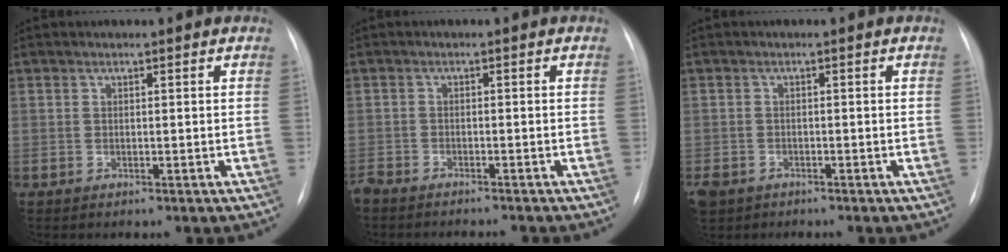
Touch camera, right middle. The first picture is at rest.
{"total": 7.3, "force": [-6.7, 1.6, 2.4], "torque": [-0.036, -0.005, -0.102]}
{"total": 6.1, "force": [-3.5, 4.6, 2.0], "torque": [-0.056, -0.002, -0.053]}